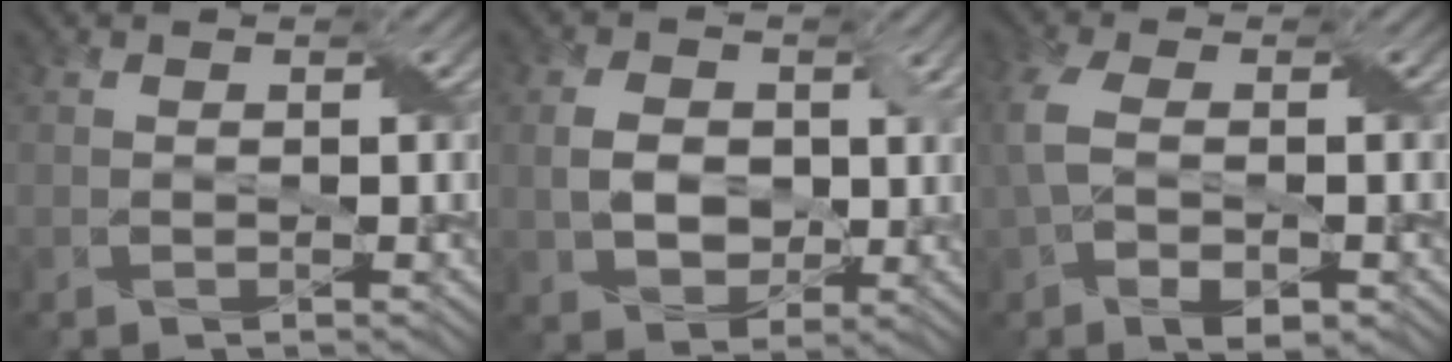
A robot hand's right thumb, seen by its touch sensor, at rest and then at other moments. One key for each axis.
{"total": 6.4, "fx": 0.6, "fy": 4.9, "fz": 4.1, "tx": -0.086, "ty": -0.004, "tz": 0.012}
{"total": 6.4, "fx": -0.7, "fy": 3.6, "fz": 5.2, "tx": -0.131, "ty": -0.004, "tz": -0.009}